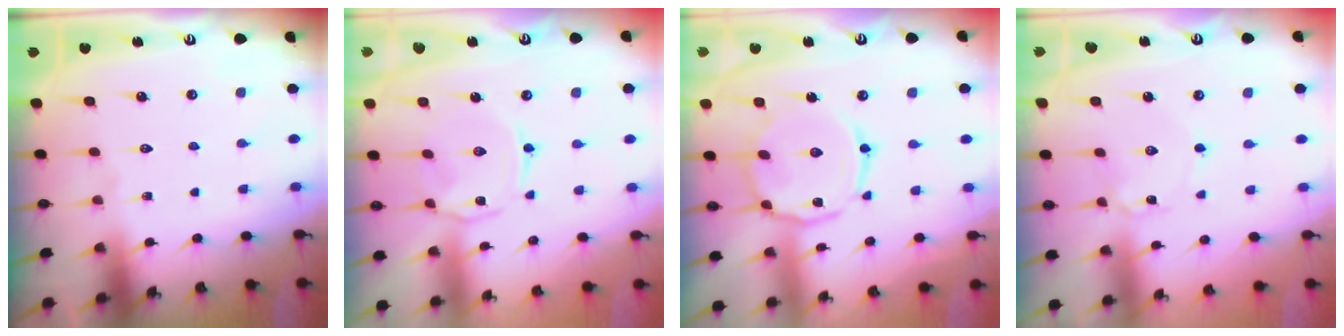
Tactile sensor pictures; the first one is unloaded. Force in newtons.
{"total": 2.2, "press": 2.1, "slide": 0.6}
{"total": 11.2, "press": 11.2, "slide": 0.9}
{"total": 1.5, "press": 1.5, "slide": 0.1}